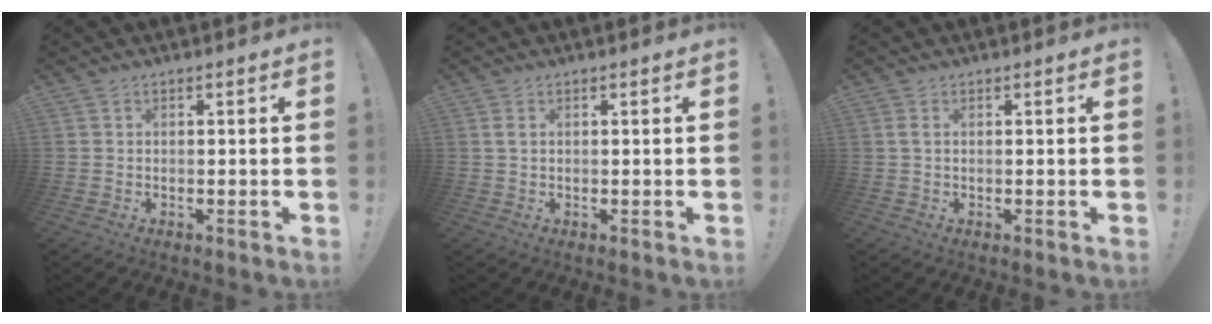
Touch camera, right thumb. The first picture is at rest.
{"total": 1.3, "force": [0.5, 0.5, 1.2], "torque": [-0.019, 0.000, 0.007]}
{"total": 1.2, "force": [0.4, 0.2, 1.2], "torque": [-0.019, -0.001, 0.005]}